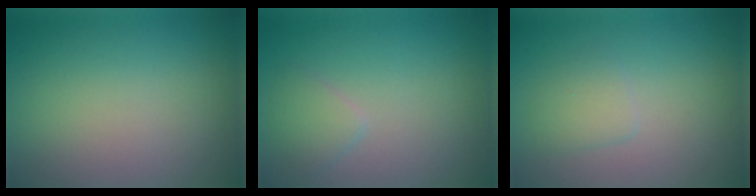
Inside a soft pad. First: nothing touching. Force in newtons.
{"total": 1.6, "press": 1.6, "slide": 0.1}
{"total": 1.6, "press": 1.6, "slide": 0.1}